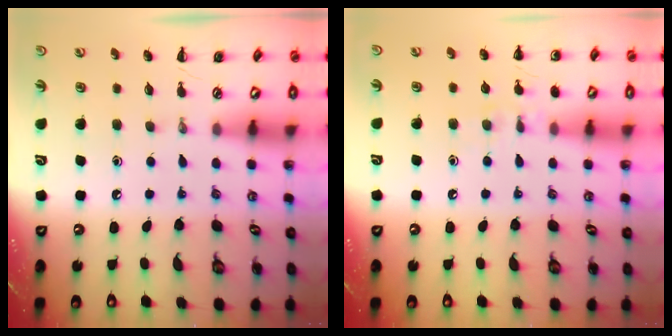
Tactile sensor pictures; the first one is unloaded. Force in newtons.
{"total": 7.2, "press": 6.9, "slide": 1.9}